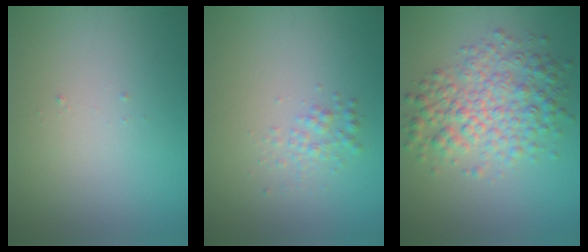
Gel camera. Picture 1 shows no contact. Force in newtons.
{"total": 1.5, "press": 1.5, "slide": 0.1}
{"total": 5.6, "press": 5.6, "slide": 0.0}